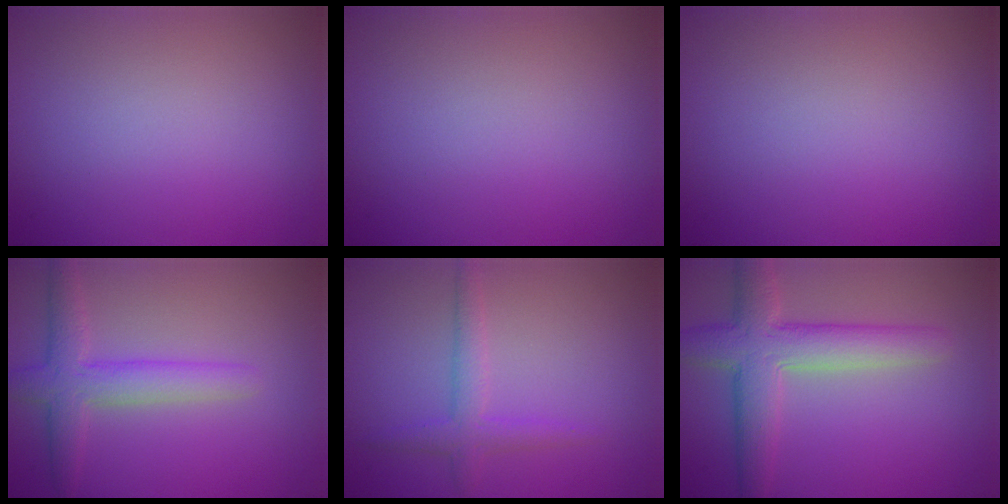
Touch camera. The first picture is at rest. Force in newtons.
{"total": 0.0}
{"total": 0.0}
{"total": 3.8, "press": 3.8, "slide": 0.1}
{"total": 2.4, "press": 2.4, "slide": 0.2}
{"total": 5.8, "press": 5.8, "slide": 0.1}